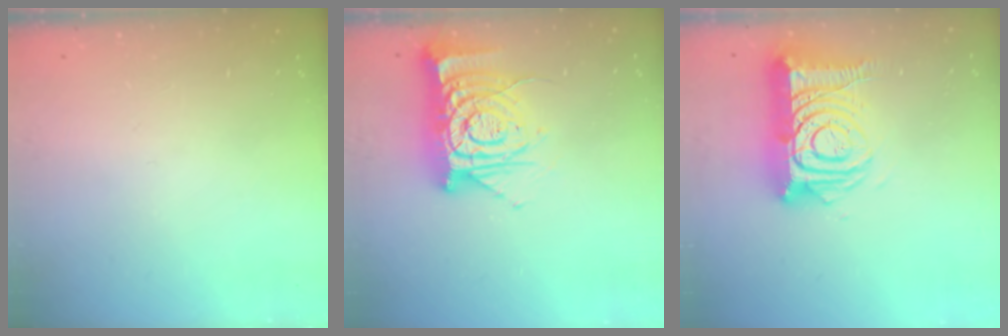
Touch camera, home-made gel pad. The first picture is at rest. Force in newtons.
{"total": 17.1, "press": 17.0, "slide": 1.5}
{"total": 18.1, "press": 17.9, "slide": 2.0}